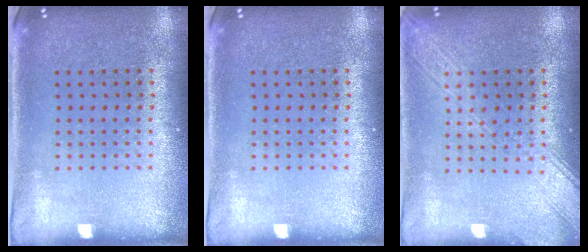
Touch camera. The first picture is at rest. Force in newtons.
{"total": 0.0}
{"total": 3.5, "press": 3.4, "slide": 0.5}